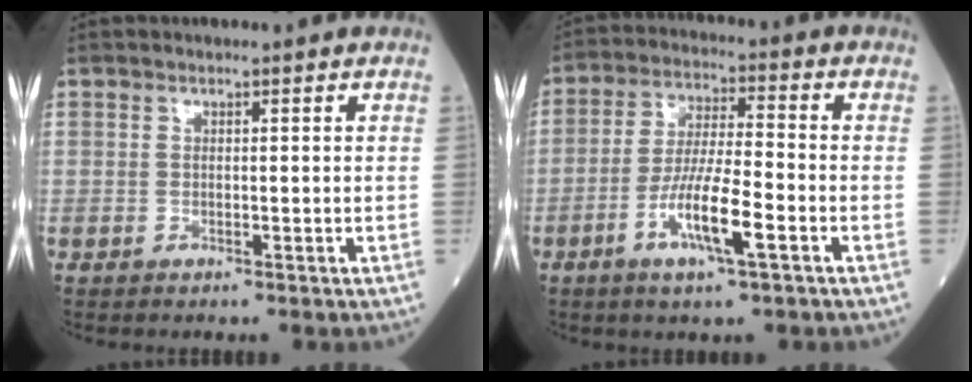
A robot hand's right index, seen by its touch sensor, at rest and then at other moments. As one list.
[{"total": 9.4, "force": [-3.8, 0.9, 8.6], "torque": [-0.163, -0.007, -0.072]}]